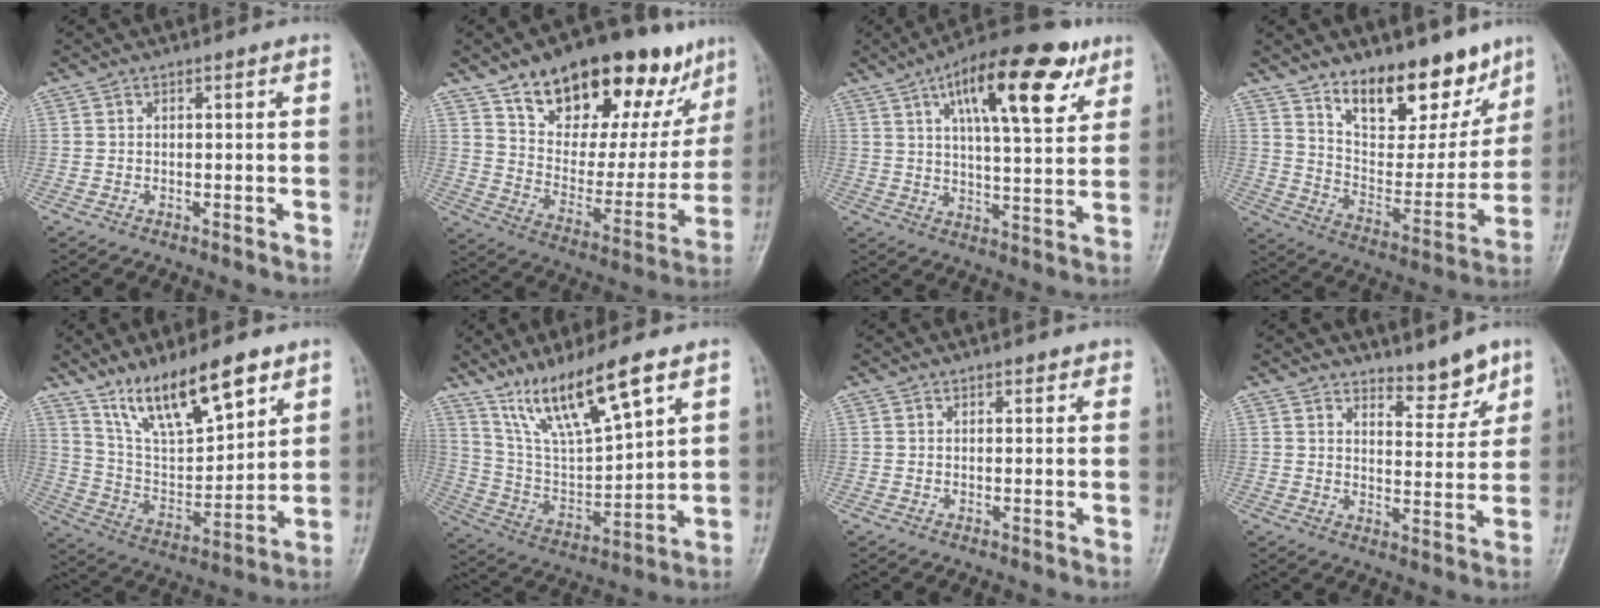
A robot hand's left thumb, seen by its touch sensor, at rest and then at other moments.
{"total": 25.7, "force": [16.5, 12.0, 15.6], "torque": [-0.177, -0.048, 0.260]}
{"total": 18.1, "force": [8.9, 6.3, 14.4], "torque": [-0.194, -0.019, 0.136]}
{"total": 17.6, "force": [12.3, 8.2, 9.6], "torque": [-0.082, -0.087, 0.206]}
{"total": 16.3, "force": [11.1, 5.3, 10.8], "torque": [-0.158, -0.056, 0.214]}
{"total": 15.9, "force": [10.5, 3.4, 11.5], "torque": [-0.200, -0.047, 0.216]}
{"total": 1.1, "force": [0.8, 0.7, 0.3], "torque": [0.009, -0.004, 0.006]}
{"total": 5.7, "force": [4.8, 1.8, 2.4], "torque": [-0.014, -0.046, 0.078]}